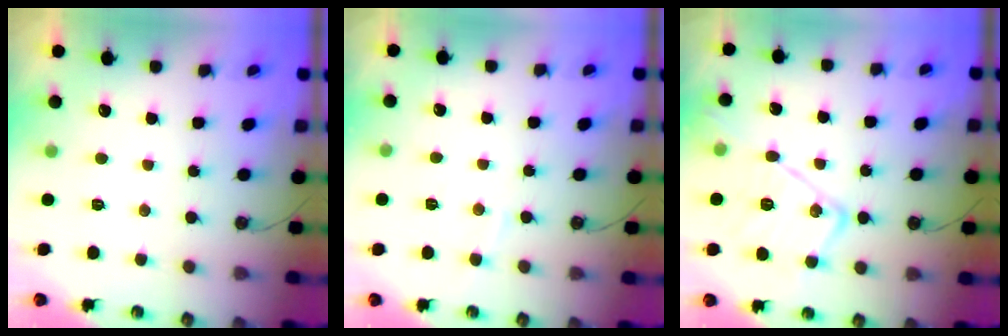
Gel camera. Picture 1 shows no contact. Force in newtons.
{"total": 4.0, "press": 3.9, "slide": 0.6}
{"total": 19.7, "press": 19.6, "slide": 2.0}